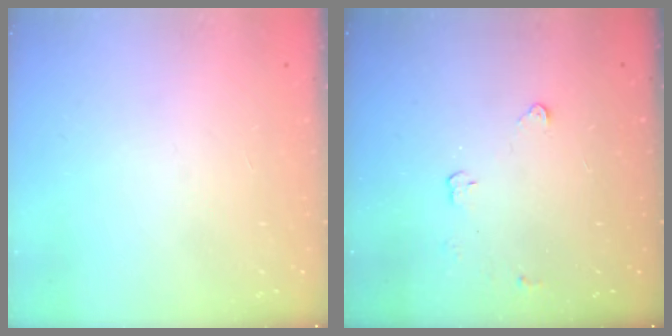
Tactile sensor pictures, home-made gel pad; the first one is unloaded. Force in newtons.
{"total": 3.0, "press": 3.0, "slide": 0.3}